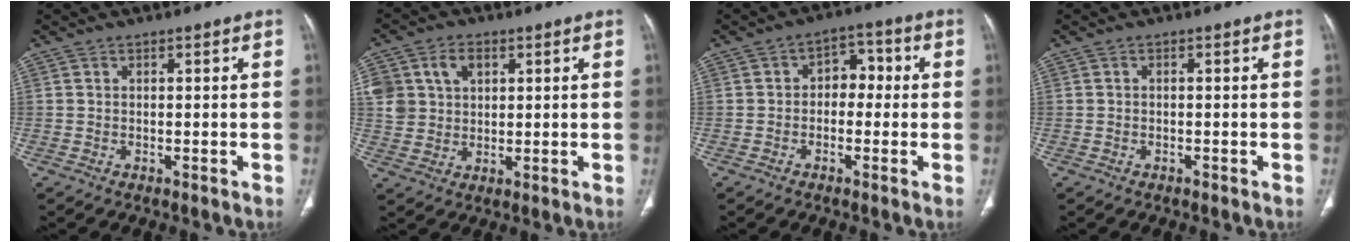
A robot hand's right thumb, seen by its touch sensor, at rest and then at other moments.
{"total": 9.3, "force": [3.1, 7.2, 4.9], "torque": [-0.080, -0.001, 0.067]}
{"total": 5.7, "force": [-0.2, 4.1, 3.9], "torque": [-0.026, 0.026, -0.014]}
{"total": 0.5, "force": [-0.4, 0.3, 0.2], "torque": [-0.004, 0.000, -0.009]}